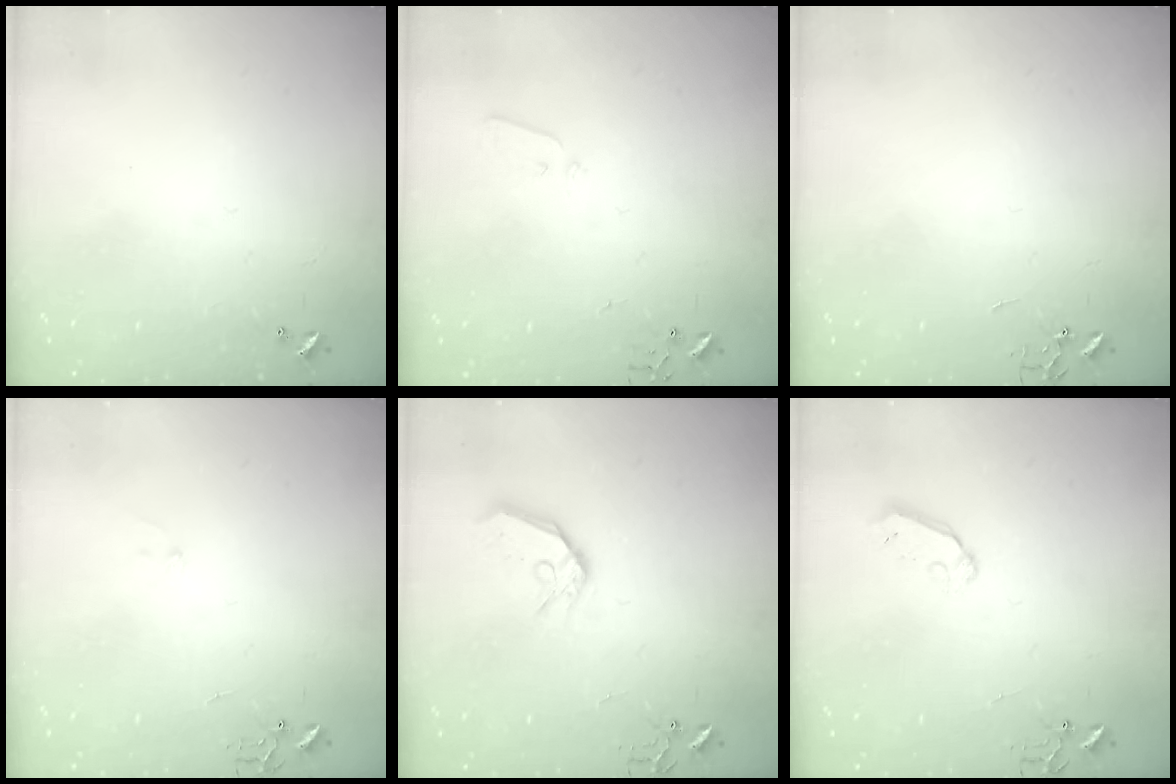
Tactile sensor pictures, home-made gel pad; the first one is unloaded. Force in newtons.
{"total": 3.3, "press": 3.3, "slide": 0.4}
{"total": 0.0}
{"total": 7.0, "press": 7.0, "slide": 0.7}
{"total": 11.3, "press": 11.2, "slide": 1.5}
{"total": 5.2, "press": 5.1, "slide": 0.5}